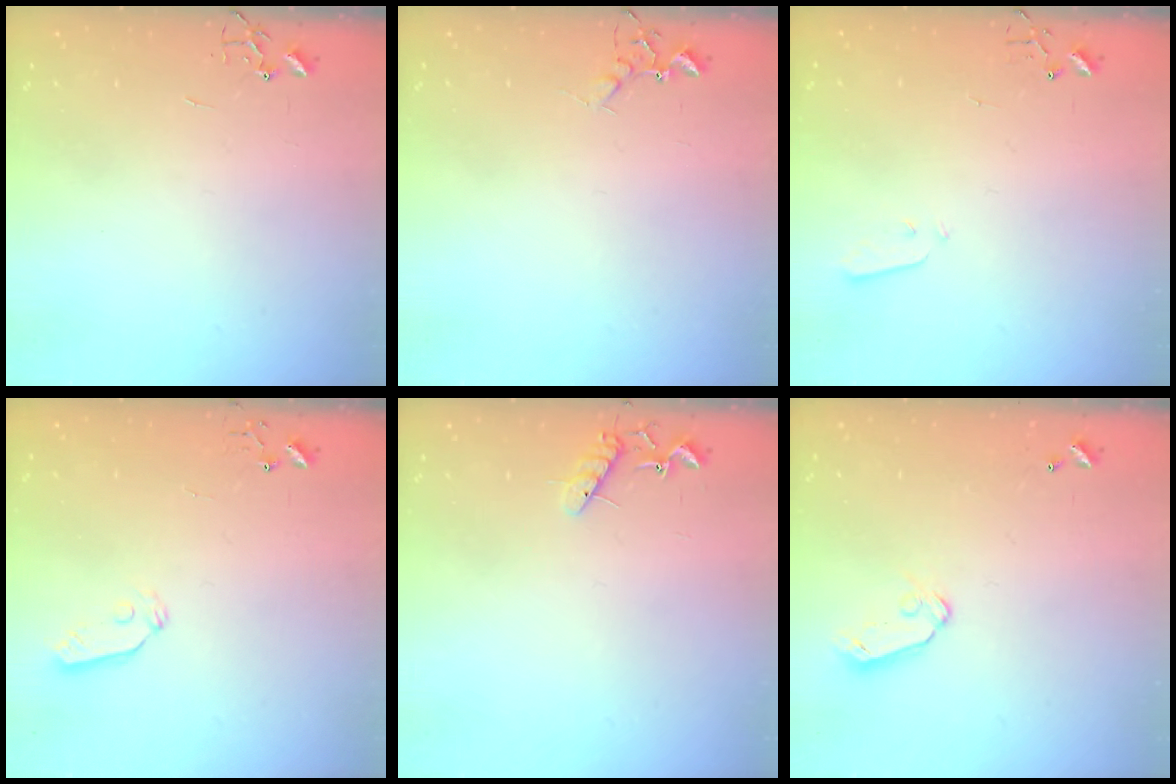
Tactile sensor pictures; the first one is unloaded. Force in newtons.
{"total": 5.8, "press": 5.7, "slide": 1.0}
{"total": 3.2, "press": 3.1, "slide": 0.7}
{"total": 5.0, "press": 4.9, "slide": 0.6}
{"total": 10.4, "press": 10.3, "slide": 0.9}
{"total": 6.2, "press": 6.2, "slide": 0.6}